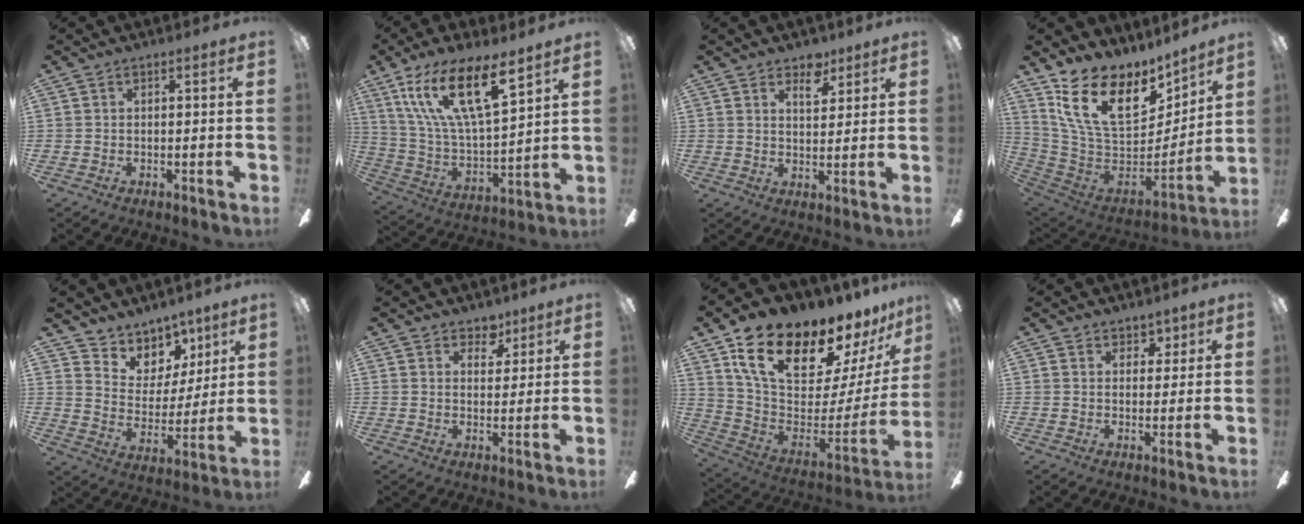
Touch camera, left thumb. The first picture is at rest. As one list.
[{"total": 19.7, "force": [11.9, 6.6, 14.2], "torque": [-0.288, -0.065, 0.199]}, {"total": 5.9, "force": [4.2, 3.4, 2.4], "torque": [-0.012, -0.020, 0.070]}, {"total": 19.9, "force": [11.4, 11.0, 12.0], "torque": [-0.238, -0.078, 0.210]}, {"total": 9.1, "force": [6.9, 5.9, 0.4], "torque": [-0.030, -0.067, 0.138]}, {"total": 5.2, "force": [3.8, 3.4, 1.3], "torque": [-0.007, -0.019, 0.065]}, {"total": 21.7, "force": [16.5, 9.2, 10.7], "torque": [-0.193, -0.104, 0.297]}, {"total": 3.8, "force": [2.6, 2.7, 0.2], "torque": [0.010, -0.010, 0.045]}]